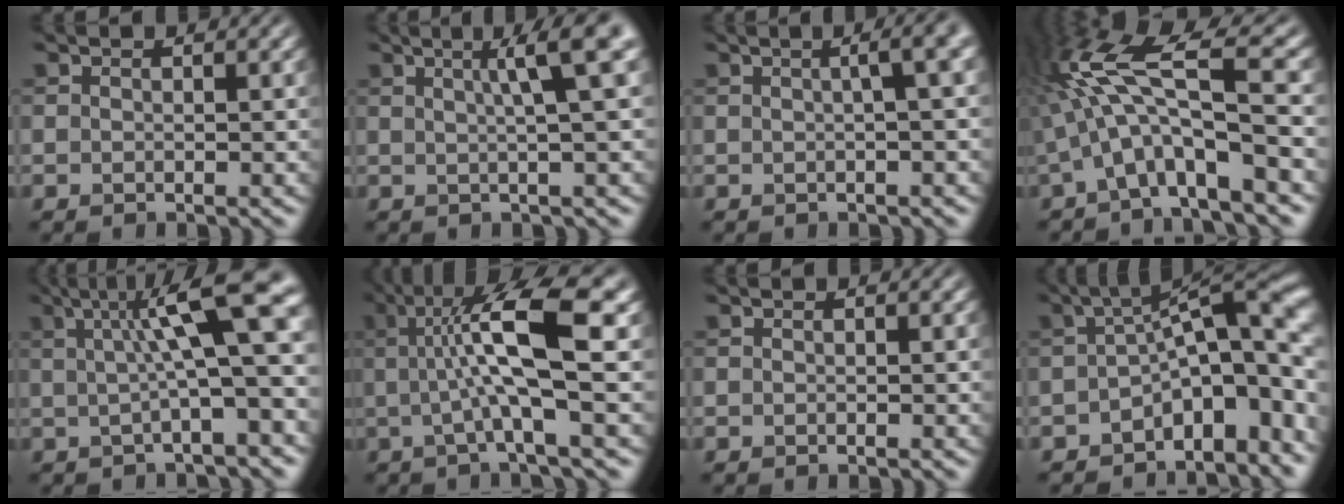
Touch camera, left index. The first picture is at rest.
{"total": 5.1, "force": [1.5, 0.7, 4.8], "torque": [-0.061, 0.017, 0.021]}
{"total": 4.8, "force": [1.0, 1.9, 4.3], "torque": [-0.026, 0.029, -0.001]}
{"total": 8.9, "force": [-1.2, 2.1, 8.6], "torque": [-0.163, 0.024, -0.032]}
{"total": 10.3, "force": [2.2, 2.1, 9.8], "torque": [-0.132, 0.022, 0.028]}
{"total": 9.1, "force": [1.4, 1.8, 8.9], "torque": [-0.135, 0.008, 0.020]}
{"total": 0.0}
{"total": 11.2, "force": [-2.9, 4.5, 9.9], "torque": [-0.119, 0.015, -0.055]}